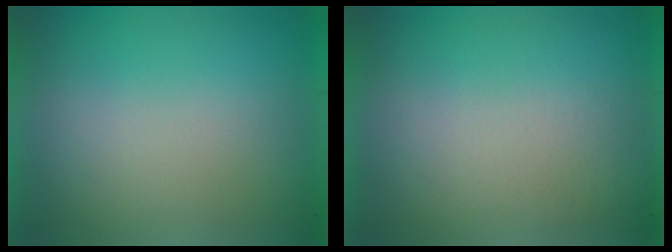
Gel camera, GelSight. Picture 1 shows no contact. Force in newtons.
{"total": 1.4}